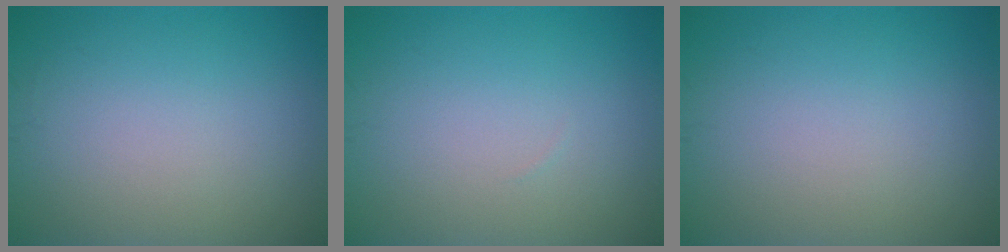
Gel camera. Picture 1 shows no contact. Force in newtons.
{"total": 0.0}
{"total": 0.0}